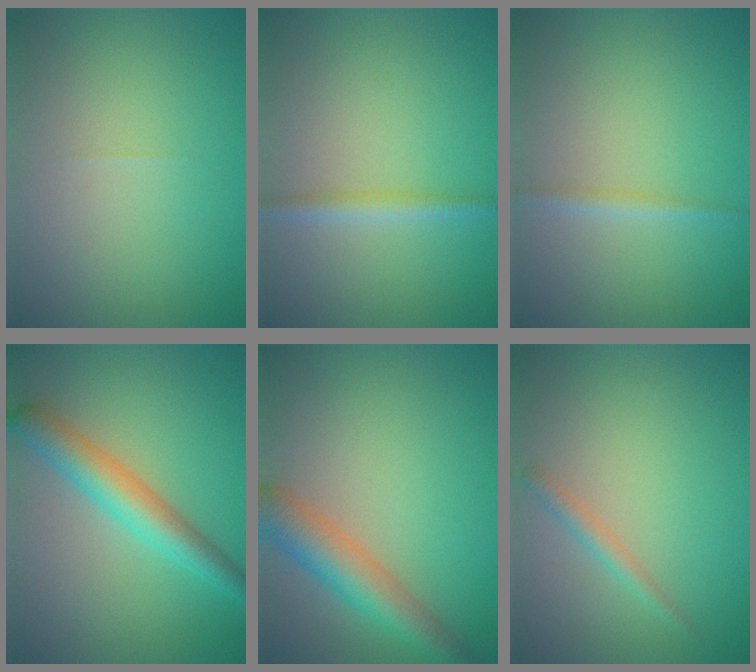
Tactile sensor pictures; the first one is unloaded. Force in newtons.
{"total": 1.7, "press": 1.7, "slide": 0.1}
{"total": 1.1, "press": 1.1, "slide": 0.1}
{"total": 4.5, "press": 4.5, "slide": 0.1}
{"total": 5.2, "press": 5.2, "slide": 0.2}
{"total": 1.4, "press": 1.4, "slide": 0.1}